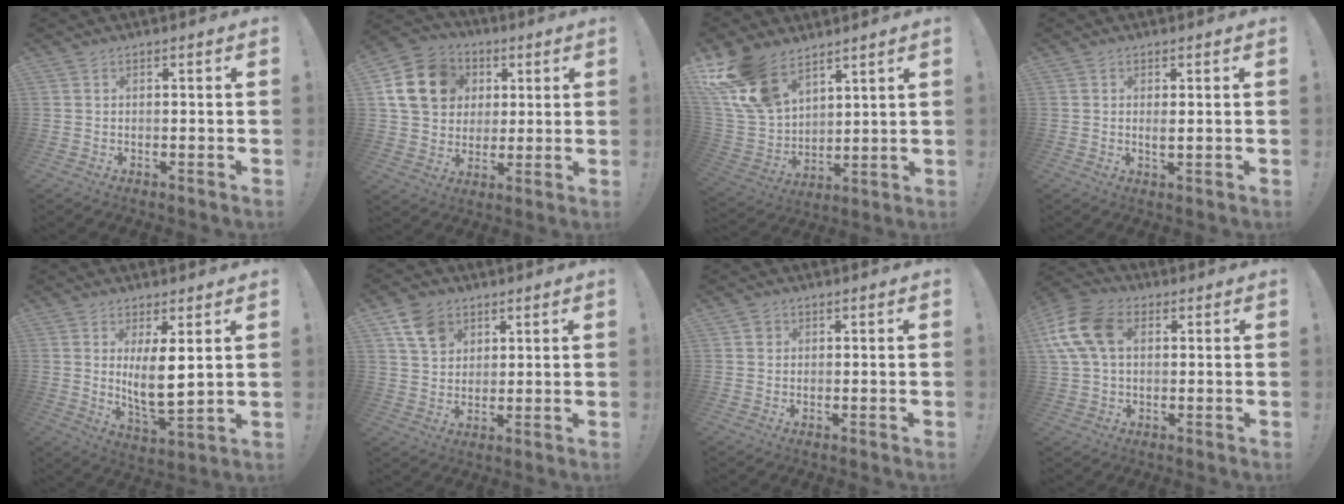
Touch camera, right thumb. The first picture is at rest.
{"total": 17.1, "force": [4.7, 14.1, 8.6], "torque": [-0.133, 0.001, 0.104]}
{"total": 17.0, "force": [11.5, 9.3, 8.4], "torque": [-0.175, -0.067, 0.223]}
{"total": 1.6, "force": [0.7, 0.2, 1.5], "torque": [-0.015, -0.008, 0.010]}
{"total": 9.6, "force": [2.9, 2.9, 8.6], "torque": [-0.145, -0.034, 0.049]}
{"total": 9.4, "force": [5.1, 6.9, 3.8], "torque": [-0.059, -0.019, 0.100]}
{"total": 1.5, "force": [0.5, 1.4, 0.4], "torque": [0.004, -0.003, 0.007]}
{"total": 15.1, "force": [3.5, 10.0, 10.7], "torque": [-0.223, 0.005, 0.070]}